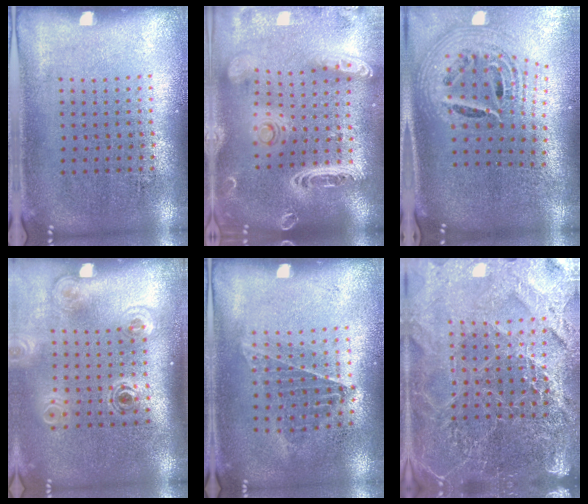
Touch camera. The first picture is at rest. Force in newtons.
{"total": 3.2, "press": 2.7, "slide": 1.8}
{"total": 2.6, "press": 1.8, "slide": 1.9}
{"total": 1.8, "press": 1.2, "slide": 1.4}
{"total": 1.0, "press": 0.9, "slide": 0.3}
{"total": 5.1, "press": 4.6, "slide": 2.2}